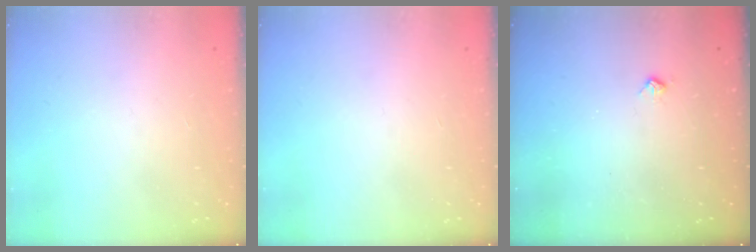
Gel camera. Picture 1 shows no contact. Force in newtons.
{"total": 0.0}
{"total": 3.4, "press": 3.4, "slide": 0.5}